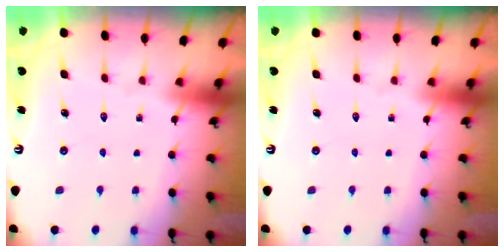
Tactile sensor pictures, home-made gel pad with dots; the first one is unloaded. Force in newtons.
{"total": 0.0}